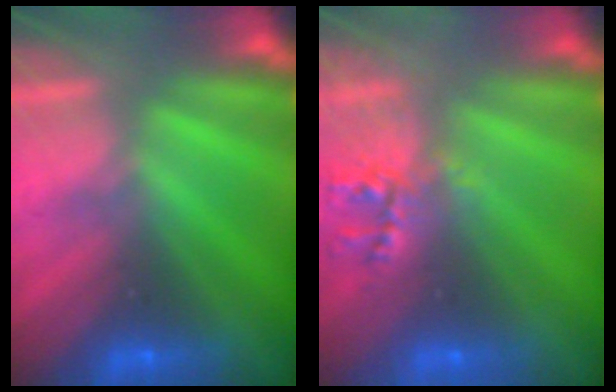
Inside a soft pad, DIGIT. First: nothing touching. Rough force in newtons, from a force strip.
{"total": 2.3}